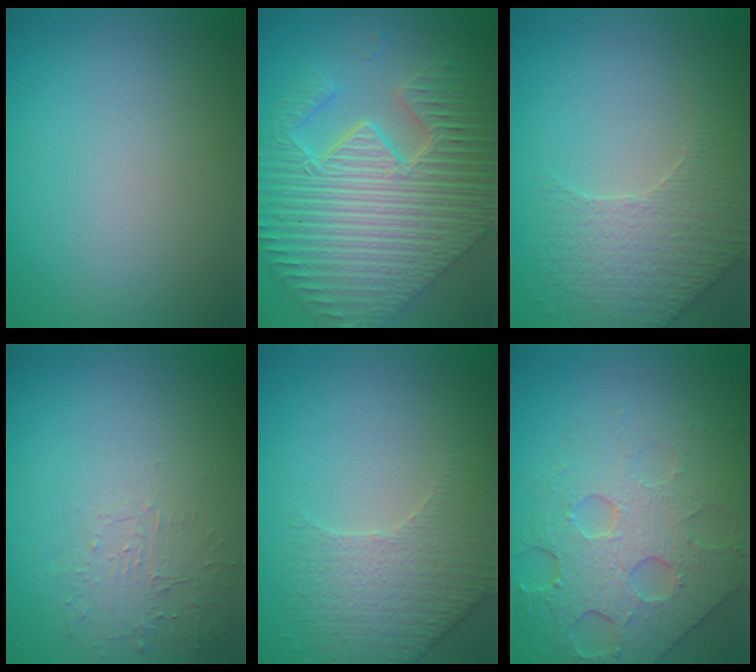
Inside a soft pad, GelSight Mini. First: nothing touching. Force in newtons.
{"total": 9.5, "press": 7.4, "slide": 6.0}
{"total": 2.6, "press": 2.4, "slide": 1.0}
{"total": 1.6, "press": 0.3, "slide": 1.6}
{"total": 2.6, "press": 2.4, "slide": 1.0}
{"total": 6.5, "press": 5.2, "slide": 3.9}